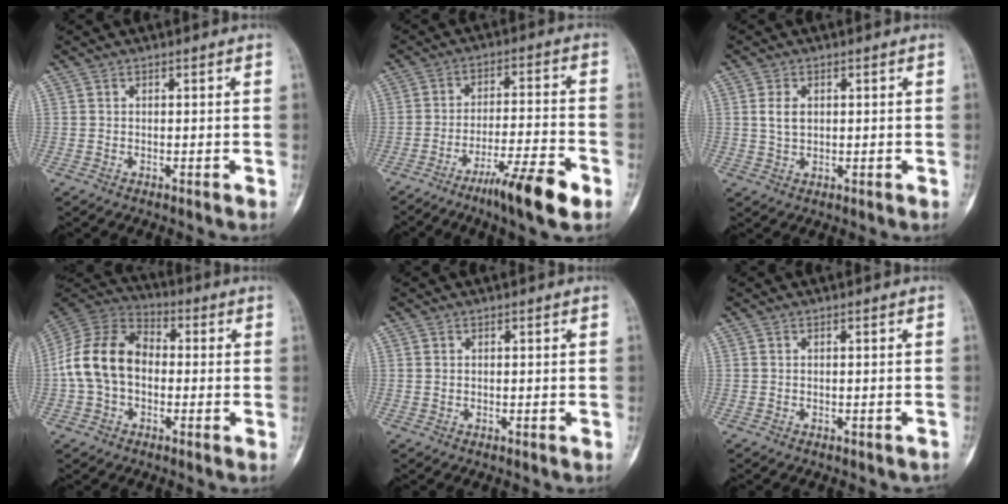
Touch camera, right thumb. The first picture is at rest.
{"total": 12.0, "force": [-7.1, 1.6, 9.5], "torque": [-0.164, 0.037, -0.118]}
{"total": 3.4, "force": [0.8, 2.3, 2.5], "torque": [-0.041, -0.002, 0.018]}
{"total": 14.3, "force": [-1.1, 10.2, 10.0], "torque": [-0.178, 0.039, -0.031]}
{"total": 0.6, "force": [0.2, 0.5, 0.3], "torque": [-0.004, 0.000, 0.004]}
{"total": 0.8, "force": [-0.4, 0.6, 0.3], "torque": [-0.008, 0.014, -0.001]}